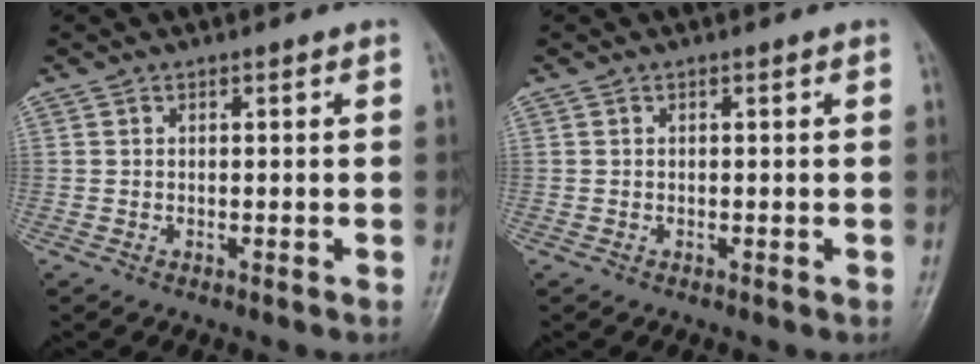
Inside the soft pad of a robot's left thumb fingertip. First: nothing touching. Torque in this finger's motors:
{"motor_torque": [0.00, 0.00, 0.00, 0.00, 0.00]}